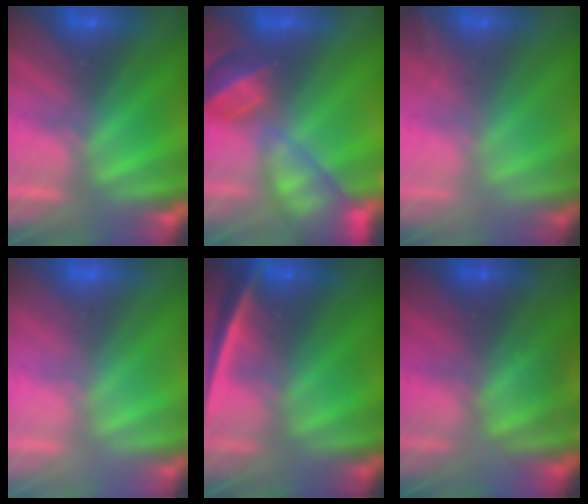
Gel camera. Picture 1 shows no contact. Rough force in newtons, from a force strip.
{"total": 7.8}
{"total": 1.4}
{"total": 2.6}
{"total": 2.4}
{"total": 1.7}